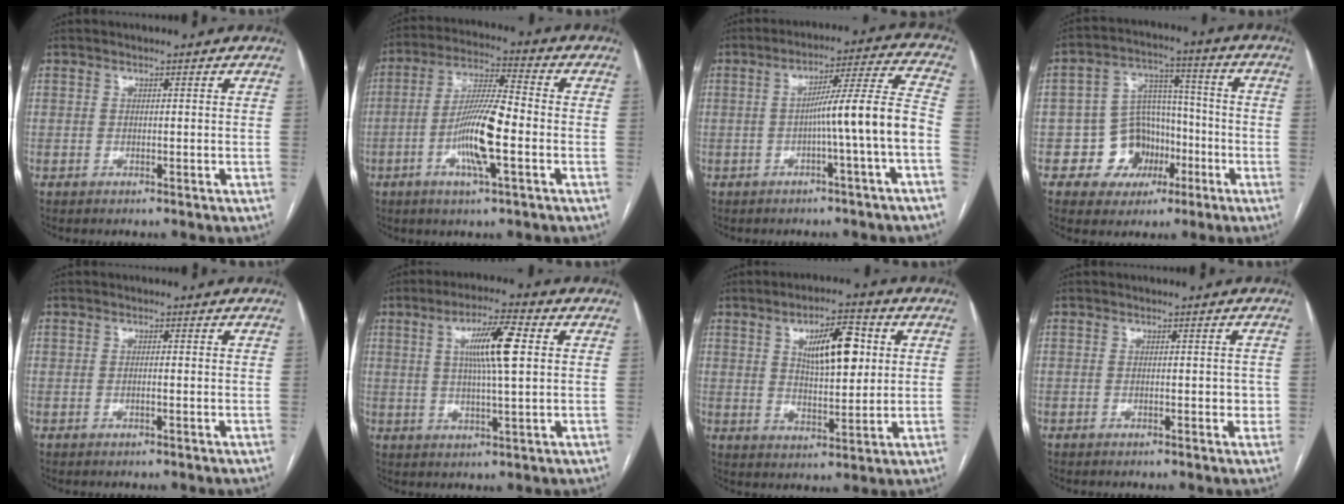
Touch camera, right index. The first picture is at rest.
{"total": 11.3, "force": [-3.1, 1.3, 10.8], "torque": [-0.208, 0.000, -0.061]}
{"total": 10.2, "force": [-2.6, -1.5, 9.8], "torque": [-0.145, 0.023, -0.038]}
{"total": 9.7, "force": [-3.6, 8.4, 3.2], "torque": [-0.040, 0.030, -0.049]}
{"total": 0.8, "force": [-0.1, 0.1, 0.7], "torque": [-0.014, 0.000, -0.001]}
{"total": 9.3, "force": [2.1, 0.7, 9.1], "torque": [-0.162, 0.008, 0.036]}
{"total": 10.0, "force": [3.0, 3.3, 8.9], "torque": [-0.142, 0.010, 0.054]}
{"total": 2.0, "force": [-0.2, 1.1, 1.7], "torque": [-0.019, 0.003, -0.001]}